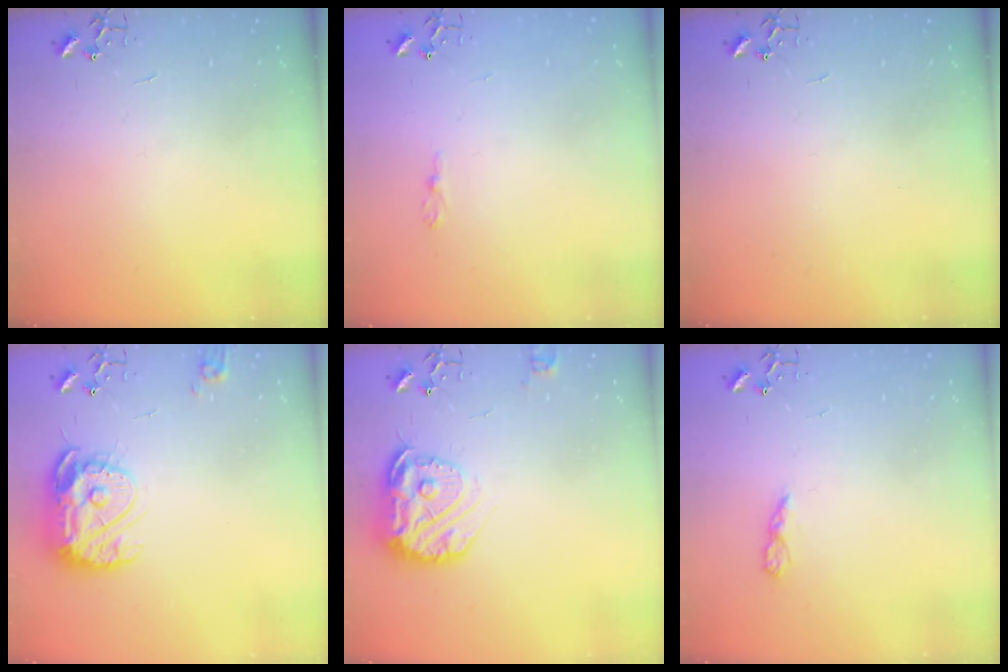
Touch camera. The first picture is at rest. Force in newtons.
{"total": 3.6, "press": 3.6, "slide": 0.4}
{"total": 0.0}
{"total": 15.4, "press": 15.3, "slide": 1.3}
{"total": 17.2, "press": 17.1, "slide": 1.4}
{"total": 5.8, "press": 5.7, "slide": 0.6}